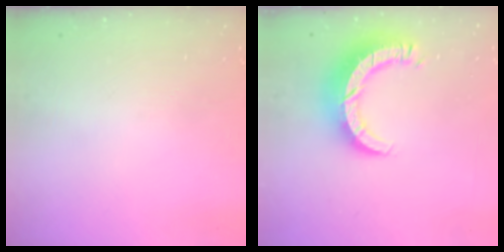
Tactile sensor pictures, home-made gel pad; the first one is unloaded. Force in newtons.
{"total": 11.0, "press": 11.0, "slide": 1.0}